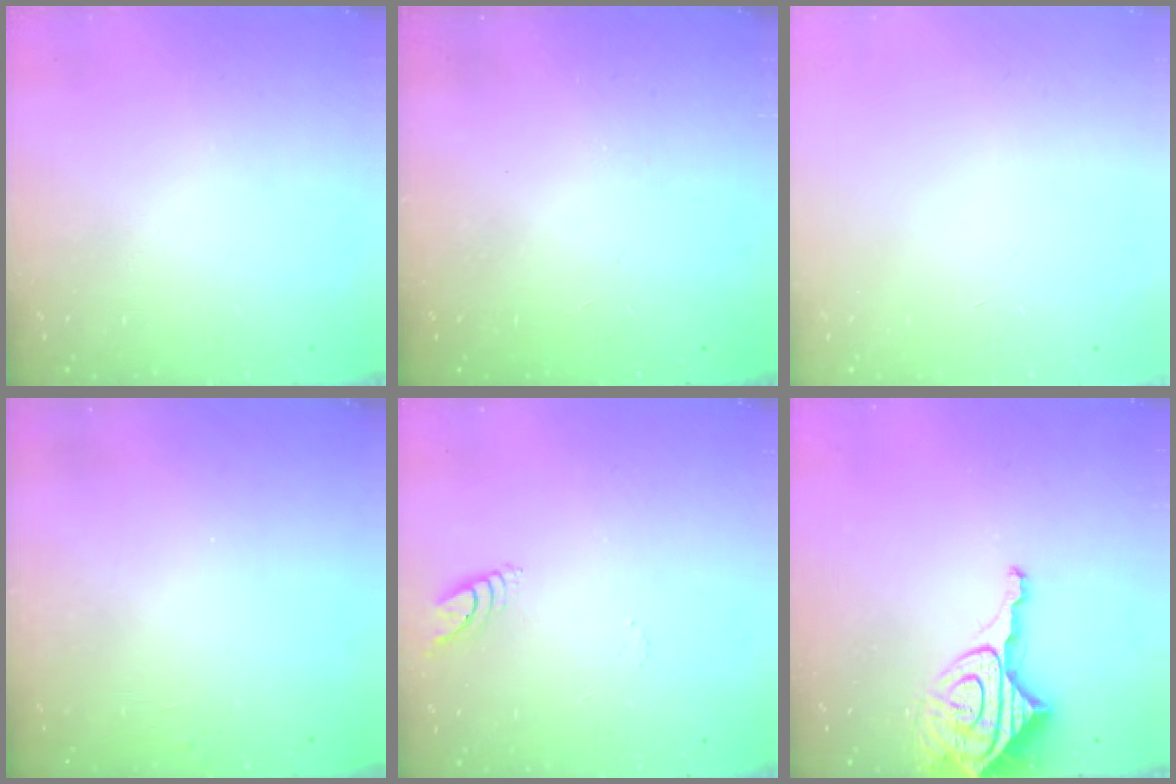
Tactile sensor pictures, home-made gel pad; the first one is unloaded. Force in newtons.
{"total": 0.0}
{"total": 0.0}
{"total": 2.5, "press": 2.5, "slide": 0.2}
{"total": 6.2, "press": 6.2, "slide": 0.6}
{"total": 11.7, "press": 11.7, "slide": 1.1}